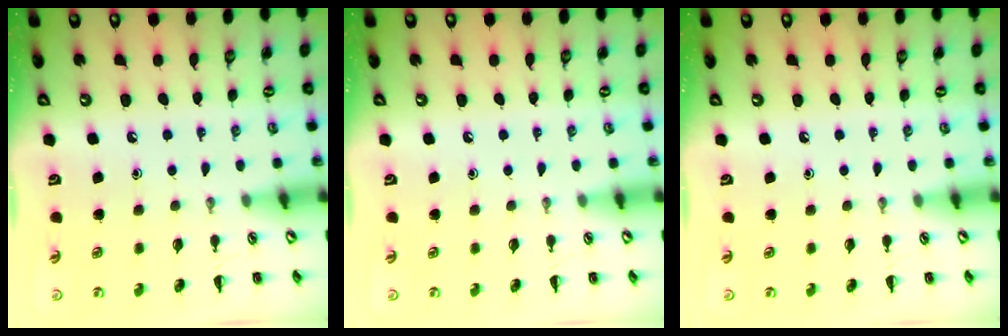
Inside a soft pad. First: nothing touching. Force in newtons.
{"total": 0.0}
{"total": 0.0}